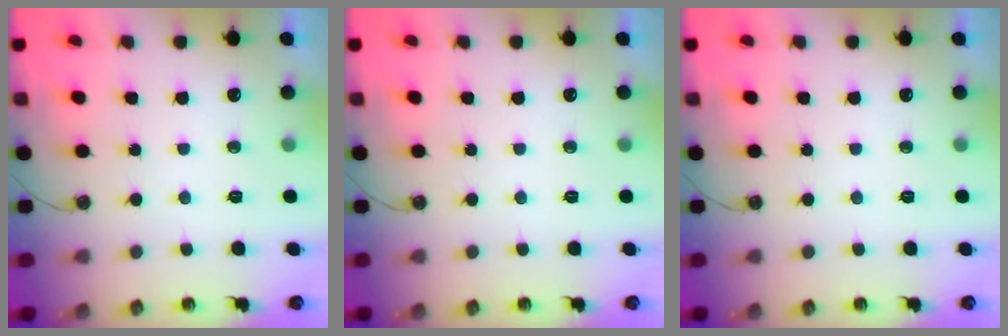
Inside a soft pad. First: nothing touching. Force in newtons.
{"total": 0.0}
{"total": 0.0}